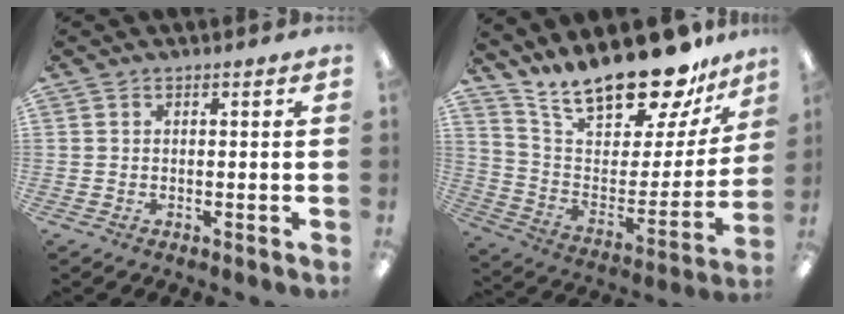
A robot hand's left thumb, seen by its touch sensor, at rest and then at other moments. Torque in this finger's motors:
{"motor_torque": [0.58, 0.35, 1.37, -1.40, 0.10]}